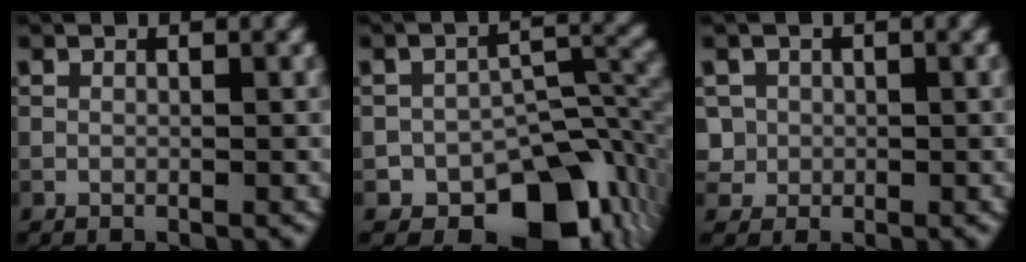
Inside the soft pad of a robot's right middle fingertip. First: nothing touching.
{"total": 10.1, "force": [-6.4, 5.7, 5.5], "torque": [-0.050, -0.011, -0.105]}
{"total": 2.3, "force": [0.2, 2.2, 0.3], "torque": [-0.006, 0.003, 0.011]}